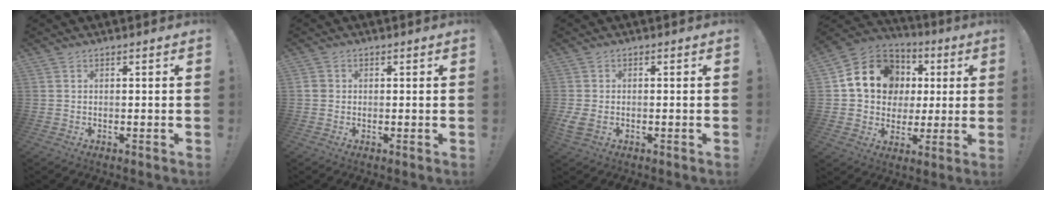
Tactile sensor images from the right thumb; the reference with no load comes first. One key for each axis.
{"total": 1.9, "fx": 0.1, "fy": 1.8, "fz": 0.7, "tx": -0.004, "ty": 0.002, "tz": 0.001}
{"total": 3.6, "fx": -0.4, "fy": 2.5, "fz": 2.6, "tx": -0.057, "ty": -0.005, "tz": -0.007}
{"total": 17.0, "fx": 4.9, "fy": 14.2, "fz": 8.1, "tx": -0.111, "ty": -0.009, "tz": 0.114}